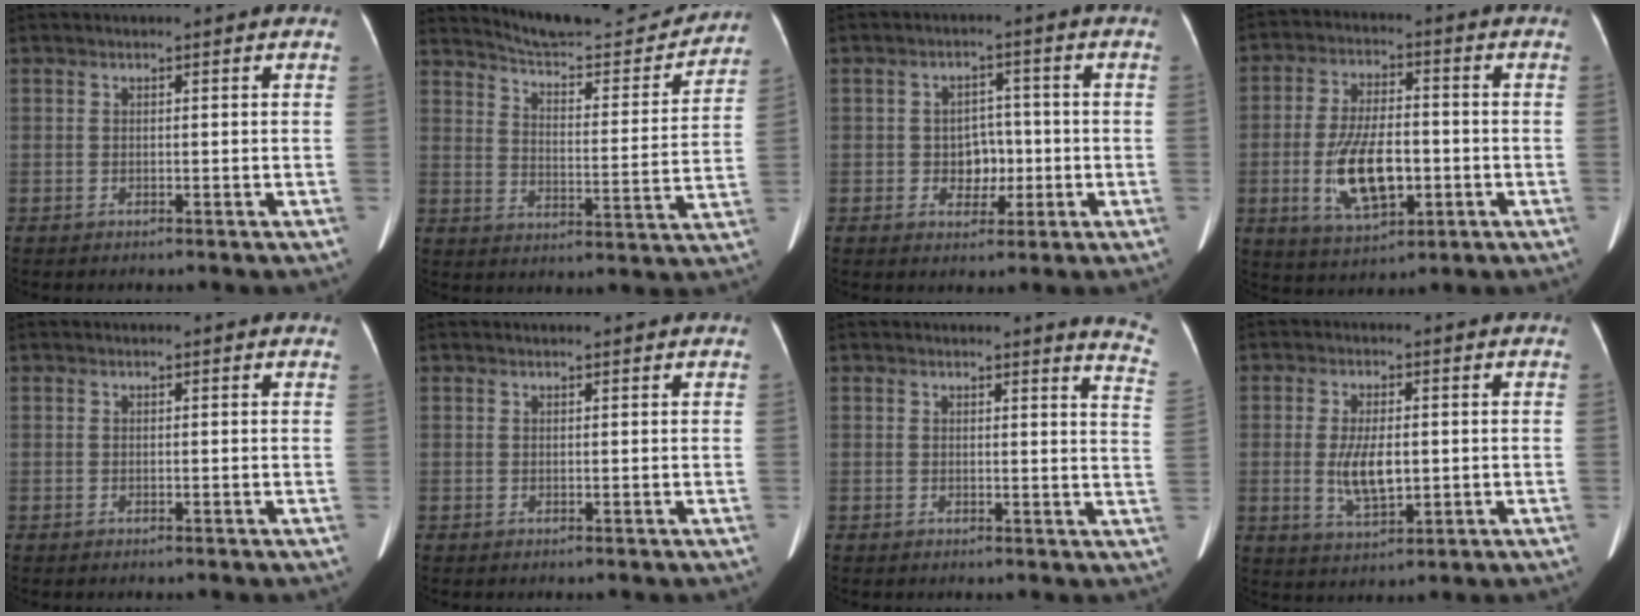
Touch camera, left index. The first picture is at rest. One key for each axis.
{"total": 17.9, "fx": 17.2, "fy": 1.9, "fz": 4.4, "tx": -0.065, "ty": -0.037, "tz": 0.234}
{"total": 4.6, "fx": -0.9, "fy": 3.4, "fz": 2.9, "tx": -0.044, "ty": 0.013, "tz": -0.009}
{"total": 11.2, "fx": -2.5, "fy": 4.8, "fz": 9.8, "tx": -0.197, "ty": 0.001, "tz": -0.038}
{"total": 0.0}
{"total": 1.9, "fx": 1.8, "fy": 0.2, "fz": 0.6, "tx": -0.008, "ty": 0.014, "tz": 0.024}
{"total": 7.0, "fx": 6.8, "fy": -0.3, "fz": 1.8, "tx": -0.008, "ty": -0.068, "tz": 0.039}
{"total": 6.3, "fx": -0.2, "fy": 2.4, "fz": 5.8, "tx": -0.117, "ty": -0.006, "tz": 0.001}